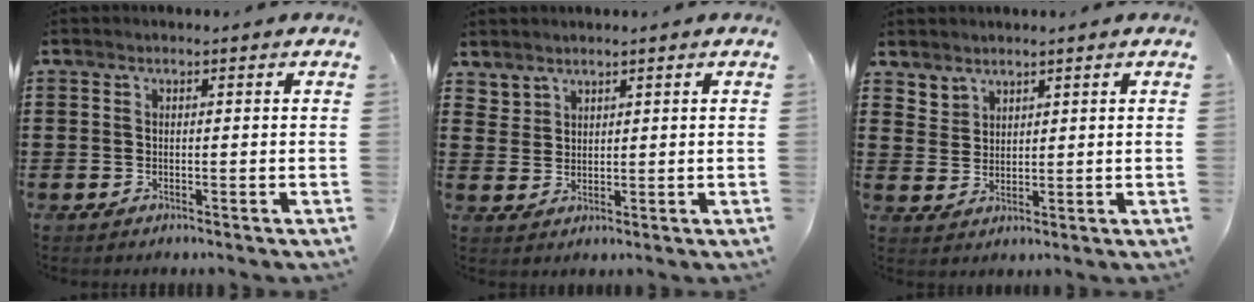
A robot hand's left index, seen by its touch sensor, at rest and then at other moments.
{"total": 2.2, "force": [2.0, 1.0, -0.1], "torque": [-0.004, 0.001, 0.041]}
{"total": 3.0, "force": [2.5, 1.5, -0.2], "torque": [-0.005, -0.001, 0.050]}